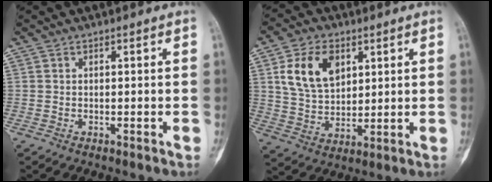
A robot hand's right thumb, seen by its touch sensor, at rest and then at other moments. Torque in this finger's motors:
{"motor_torque": [-0.23, 1.45, 0.30, -0.11, 0.06]}